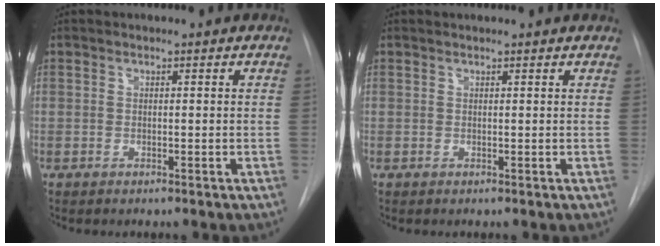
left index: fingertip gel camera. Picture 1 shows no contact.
{"total": 1.9, "force": [1.8, -0.1, 0.3], "torque": [-0.011, 0.017, 0.023]}